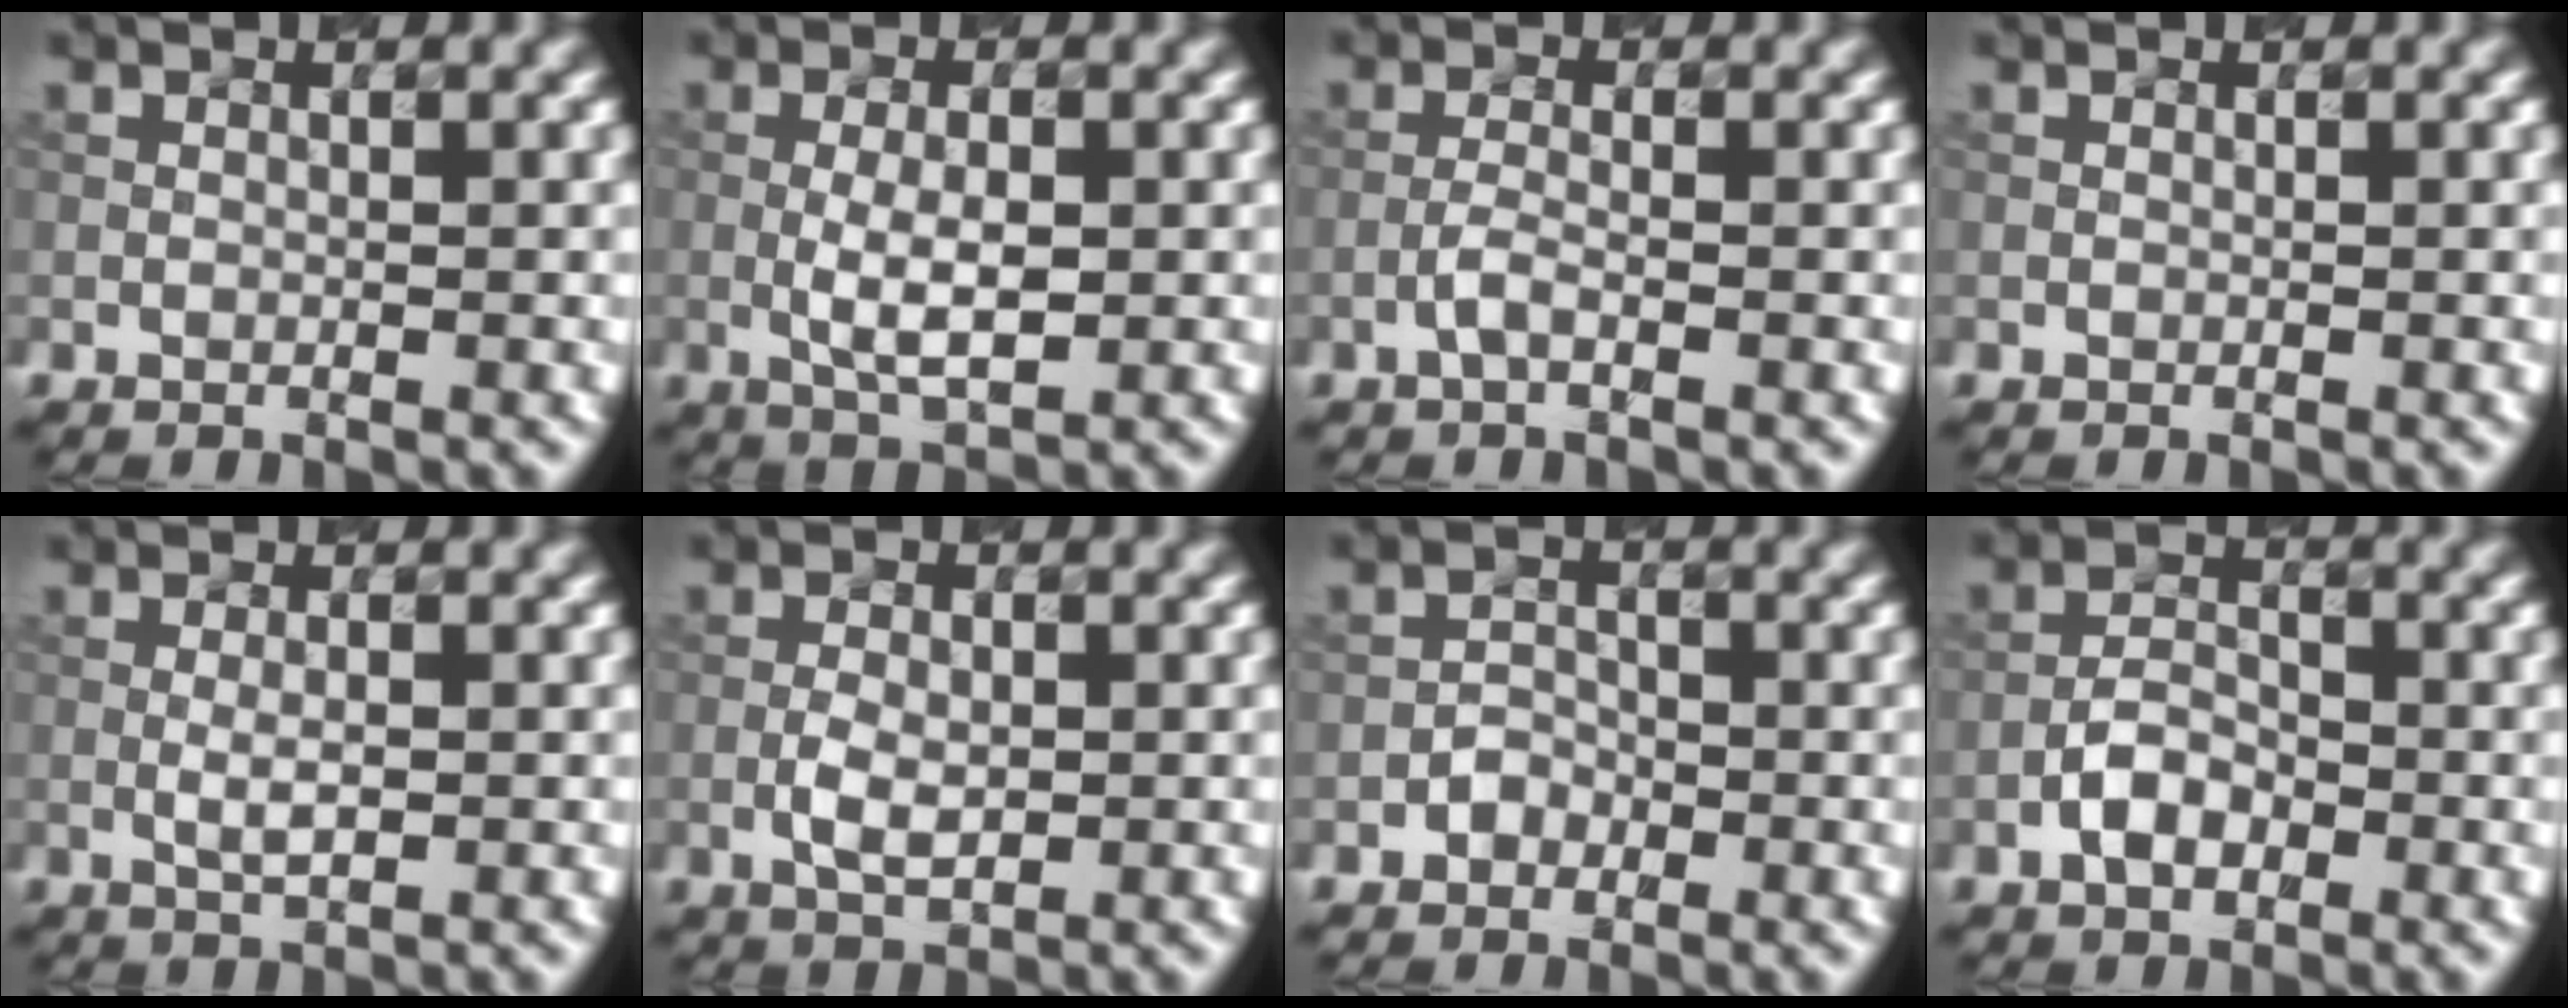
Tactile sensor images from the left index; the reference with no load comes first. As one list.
[{"total": 3.7, "force": [-0.4, 1.4, 3.4], "torque": [-0.068, -0.002, -0.006]}, {"total": 1.6, "force": [-0.8, 0.4, 1.3], "torque": [-0.028, 0.005, -0.020]}, {"total": 0.0}, {"total": 1.7, "force": [-0.2, 0.5, 1.6], "torque": [-0.032, -0.001, -0.003]}, {"total": 2.8, "force": [-0.6, 1.5, 2.3], "torque": [-0.043, 0.001, -0.010]}, {"total": 1.5, "force": [-0.8, 1.1, 0.5], "torque": [-0.005, 0.007, -0.015]}, {"total": 3.0, "force": [-1.4, 1.7, 2.0], "torque": [-0.034, 0.008, -0.029]}]